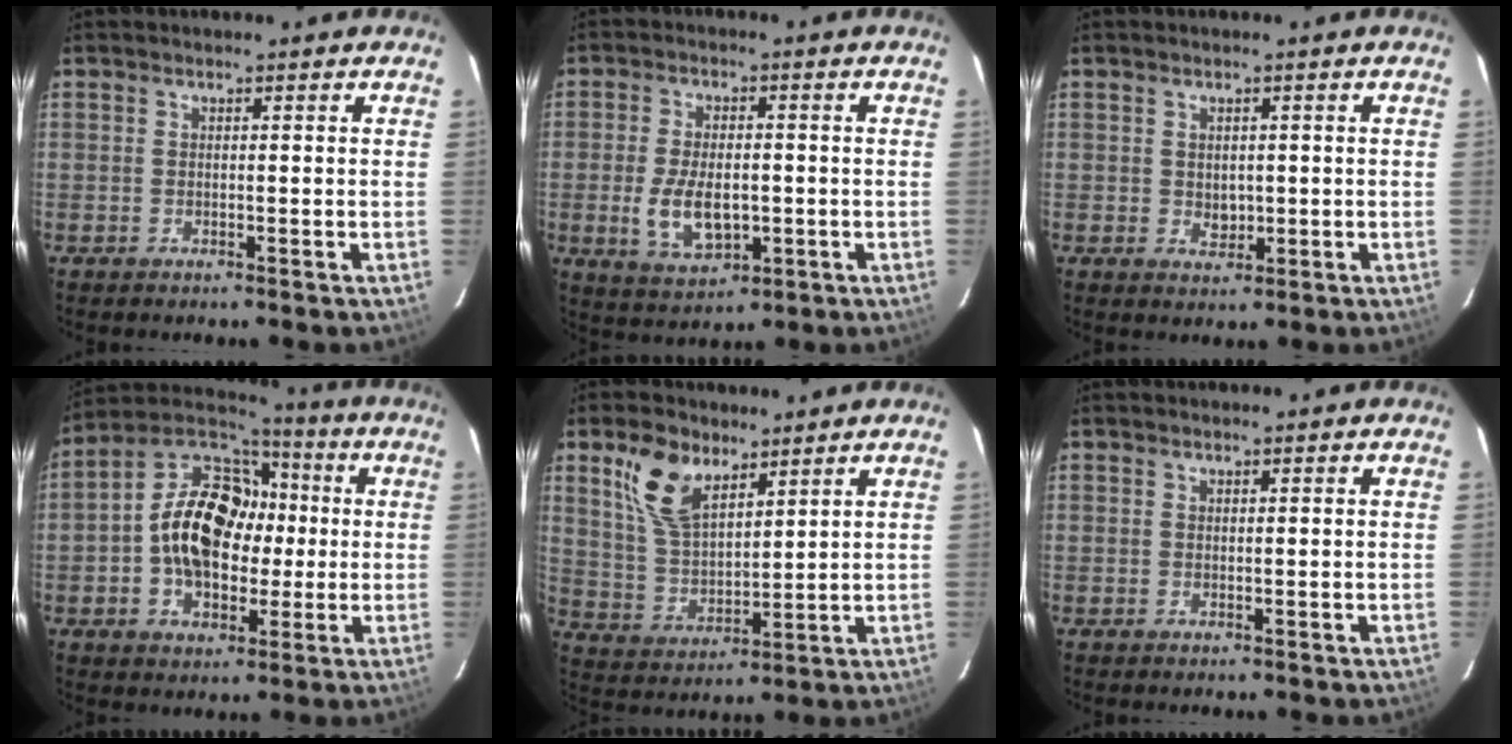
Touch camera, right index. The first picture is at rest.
{"total": 8.9, "force": [-1.8, 4.8, 7.3], "torque": [-0.153, -0.009, -0.023]}
{"total": 2.4, "force": [0.2, 2.0, 1.3], "torque": [-0.019, 0.001, 0.007]}
{"total": 17.2, "force": [-0.4, 11.7, 12.6], "torque": [-0.237, 0.040, -0.008]}
{"total": 11.0, "force": [6.6, 5.7, 6.6], "torque": [-0.134, 0.014, 0.140]}
{"total": 0.5, "force": [0.5, 0.0, 0.1], "torque": [-0.004, -0.002, 0.009]}